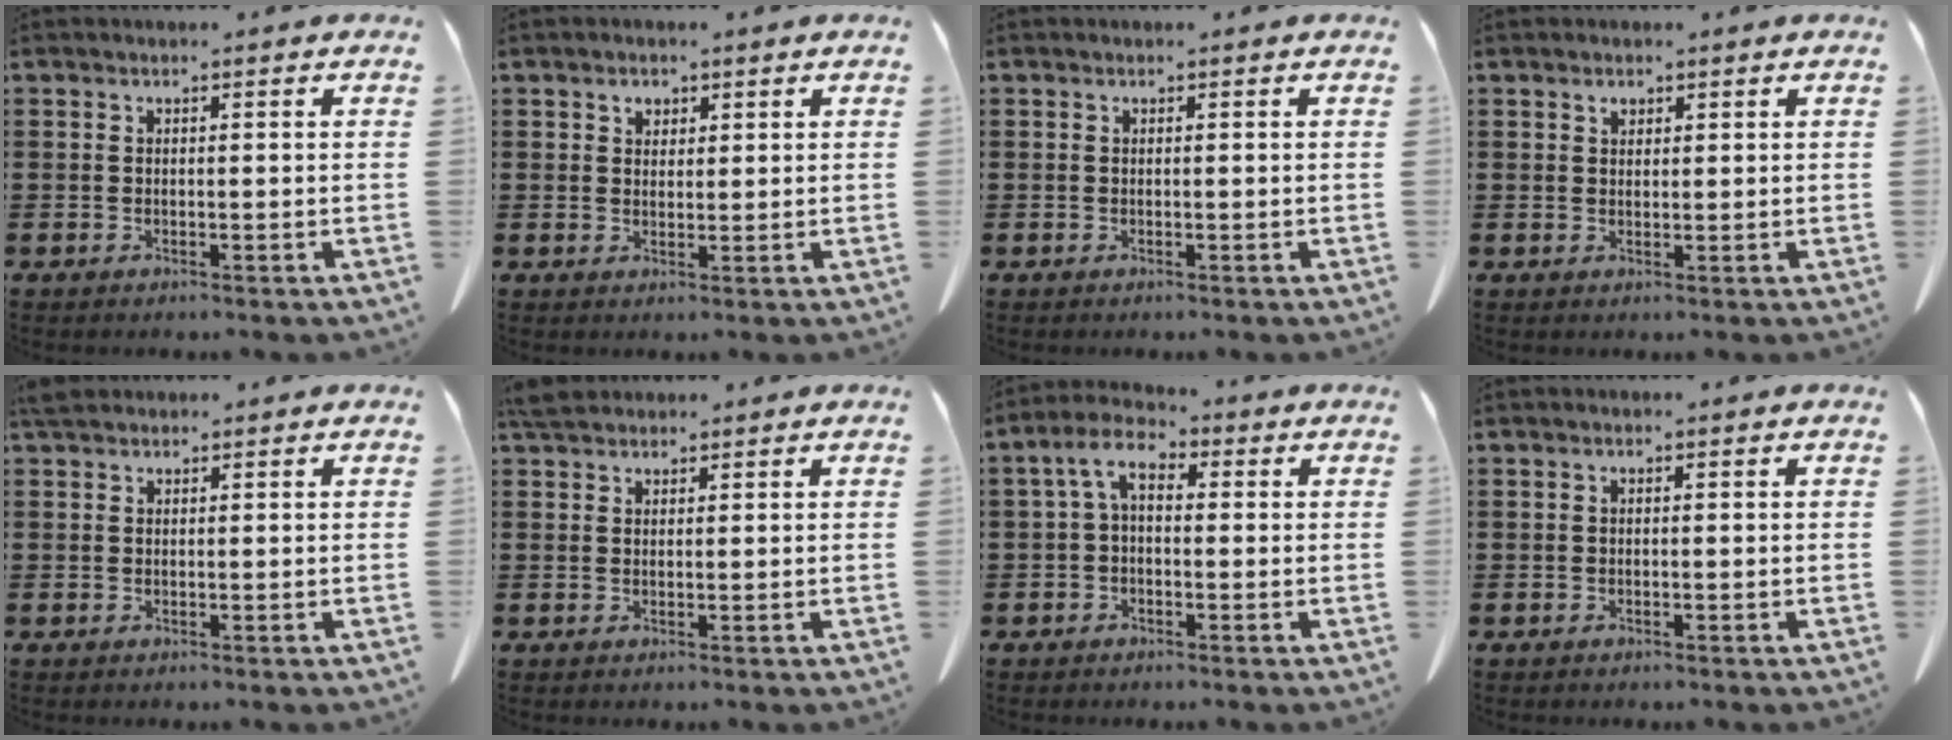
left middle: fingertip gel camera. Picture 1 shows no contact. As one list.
[{"total": 1.6, "force": [1.1, 1.0, 0.5], "torque": [-0.006, -0.001, 0.020]}, {"total": 0.0}, {"total": 1.1, "force": [0.8, 0.6, 0.5], "torque": [-0.005, -0.004, 0.016]}, {"total": 1.9, "force": [1.6, 0.7, 0.8], "torque": [-0.022, 0.003, 0.032]}, {"total": 3.1, "force": [2.7, 1.1, 1.2], "torque": [-0.032, 0.003, 0.054]}, {"total": 5.2, "force": [0.5, 3.0, 4.3], "torque": [-0.095, 0.012, 0.003]}, {"total": 0.0}]